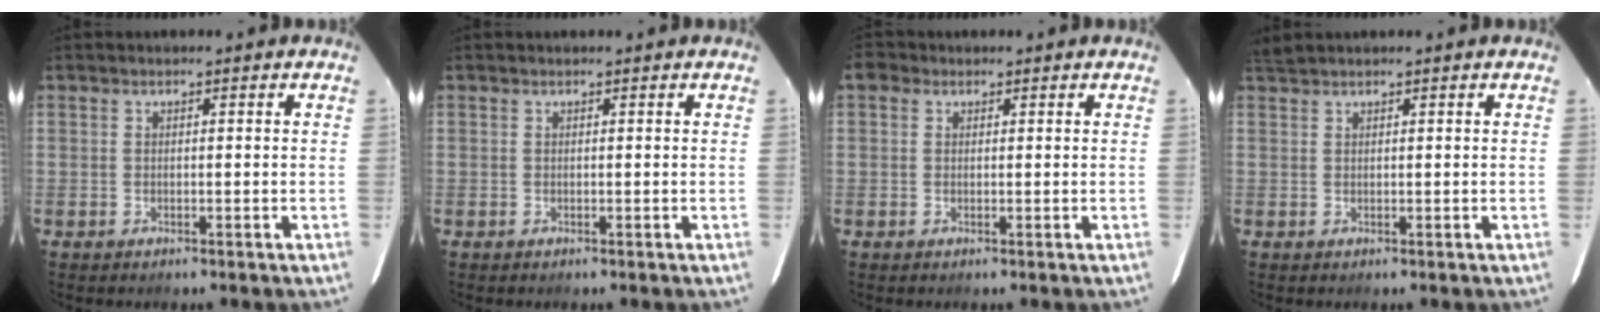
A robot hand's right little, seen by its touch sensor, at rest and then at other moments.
{"total": 0.6, "force": [0.6, 0.0, 0.1], "torque": [-0.003, 0.011, 0.010]}
{"total": 1.5, "force": [0.7, 1.3, 0.4], "torque": [-0.008, 0.011, 0.008]}
{"total": 1.3, "force": [1.3, -0.2, 0.2], "torque": [-0.010, 0.015, 0.033]}